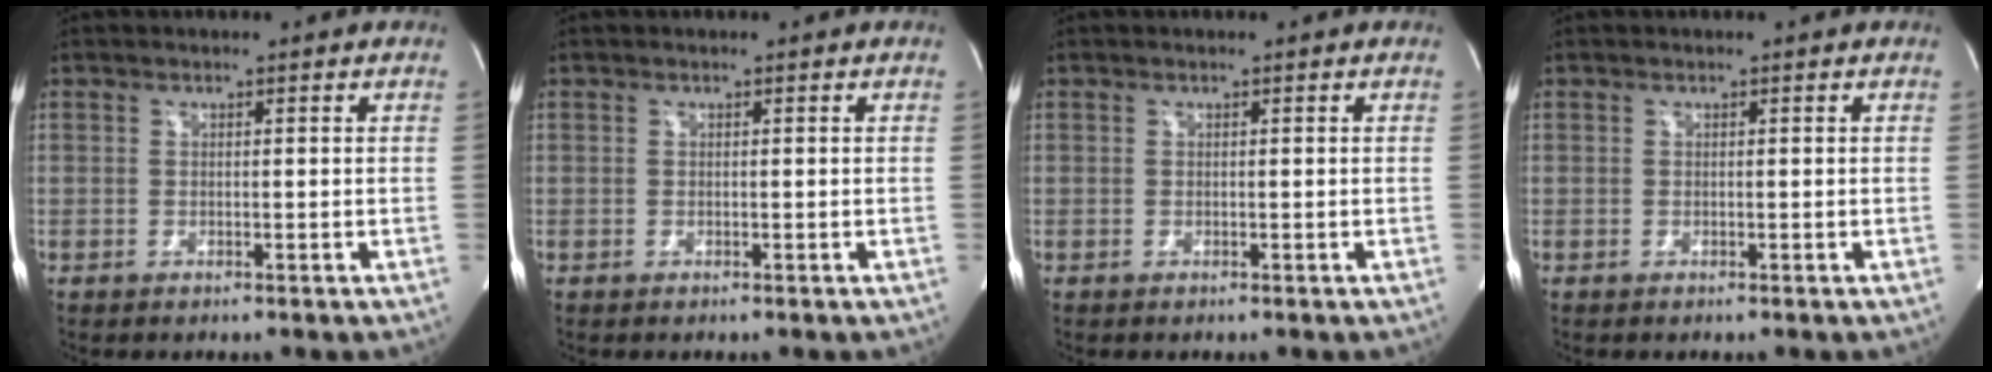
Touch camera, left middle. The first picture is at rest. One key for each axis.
{"total": 0.0}
{"total": 0.0}
{"total": 0.0}